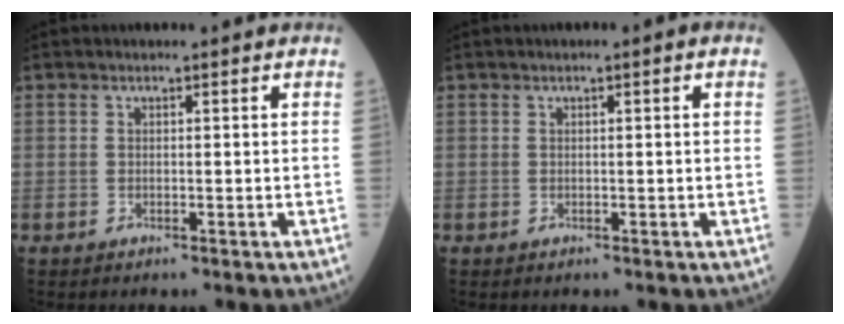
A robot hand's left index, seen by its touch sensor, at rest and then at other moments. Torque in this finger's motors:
{"motor_torque": [-0.07, -0.45, -0.65, 0.00]}